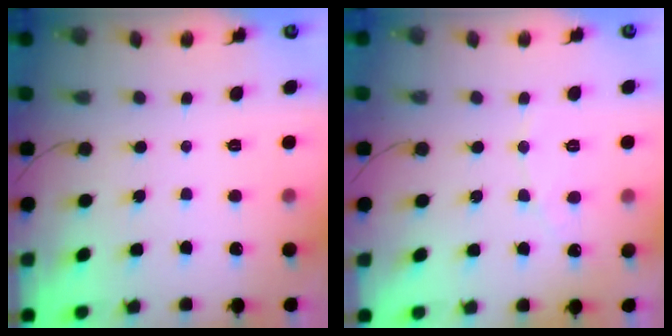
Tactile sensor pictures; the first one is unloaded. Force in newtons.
{"total": 4.5, "press": 4.4, "slide": 0.3}